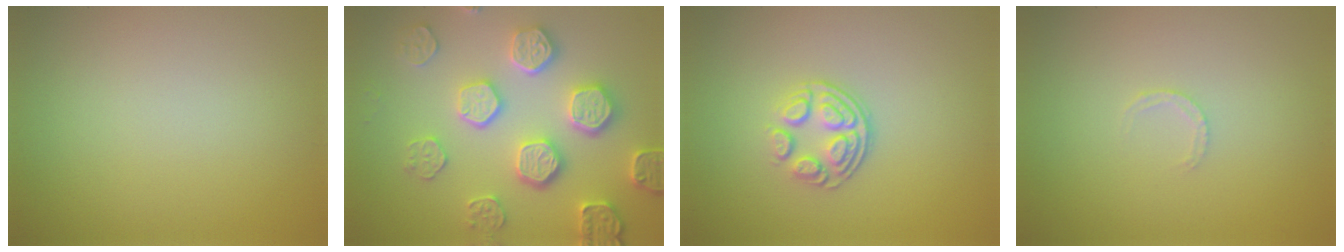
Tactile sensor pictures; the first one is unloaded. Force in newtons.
{"total": 5.3, "press": 5.1, "slide": 1.6}
{"total": 3.6, "press": 2.5, "slide": 2.6}
{"total": 0.9, "press": 0.9, "slide": 0.2}